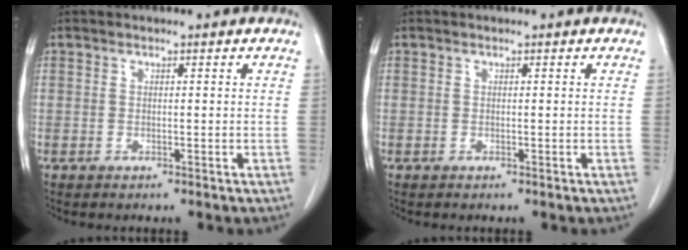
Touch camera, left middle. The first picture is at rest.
{"total": 0.0}